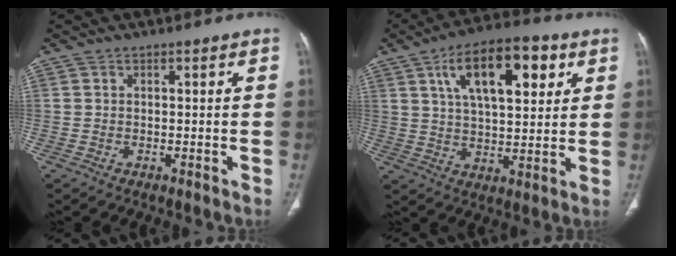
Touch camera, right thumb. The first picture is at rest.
{"total": 16.6, "force": [6.8, 7.3, 13.3], "torque": [-0.185, -0.008, 0.110]}